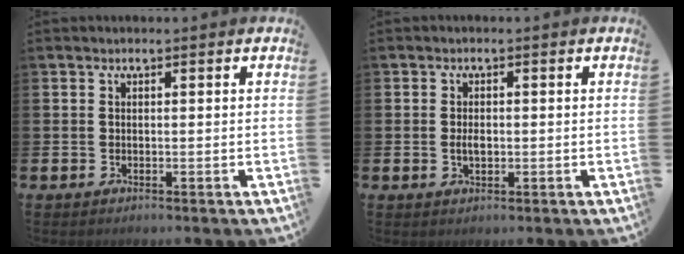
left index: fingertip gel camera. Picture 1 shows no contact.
{"total": 1.7, "force": [0.1, 0.9, 1.5], "torque": [-0.020, 0.001, 0.000]}